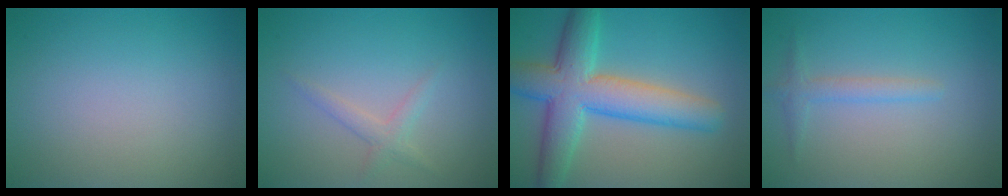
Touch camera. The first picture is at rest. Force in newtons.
{"total": 1.5, "press": 1.5, "slide": 0.1}
{"total": 8.2, "press": 8.2, "slide": 0.4}
{"total": 1.6, "press": 1.6, "slide": 0.1}